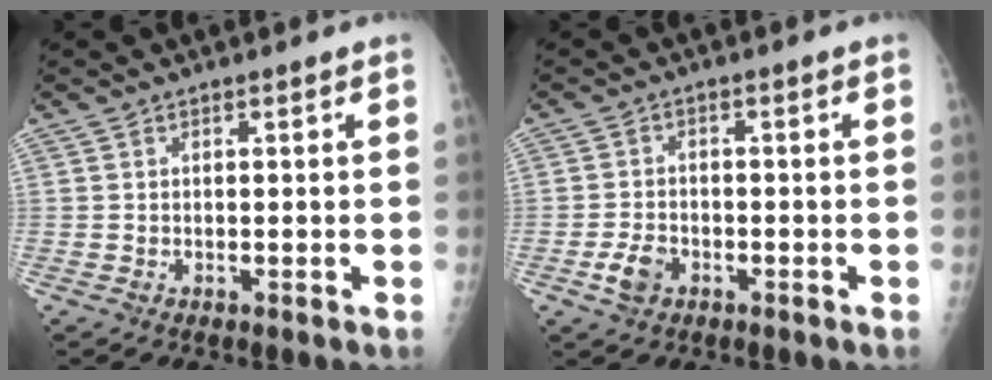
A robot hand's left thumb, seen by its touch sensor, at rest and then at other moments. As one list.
[{"total": 4.2, "force": [-1.9, 2.8, 2.4], "torque": [-0.043, 0.009, -0.033]}]